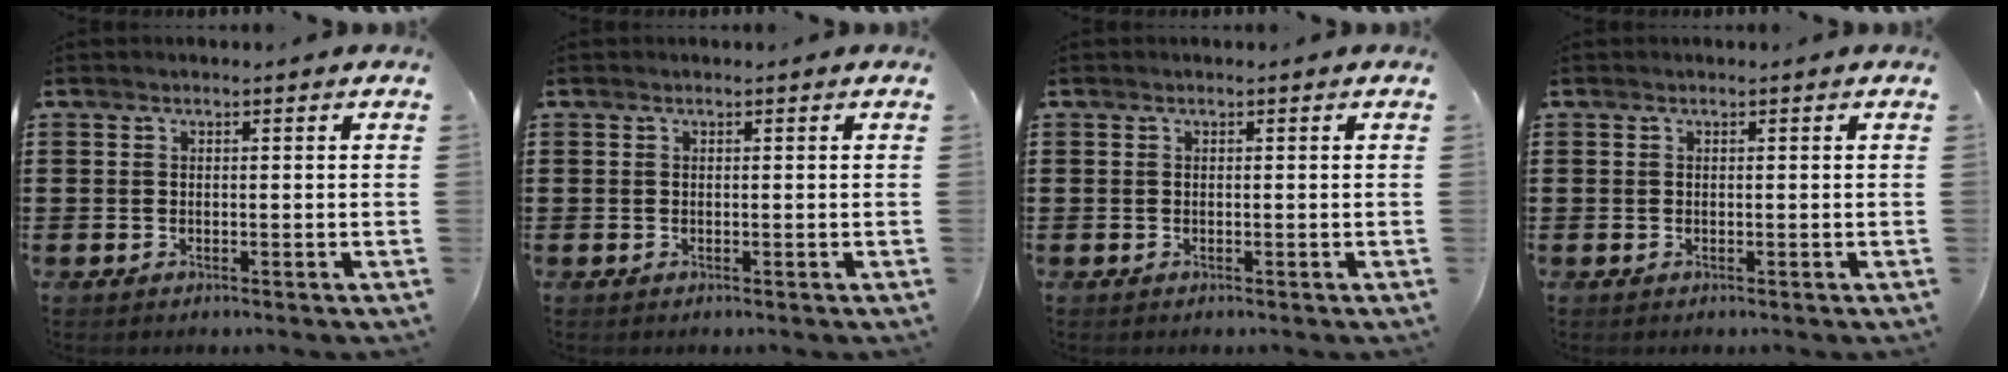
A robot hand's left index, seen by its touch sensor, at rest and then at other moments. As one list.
[{"total": 0.0}, {"total": 0.0}, {"total": 0.0}]